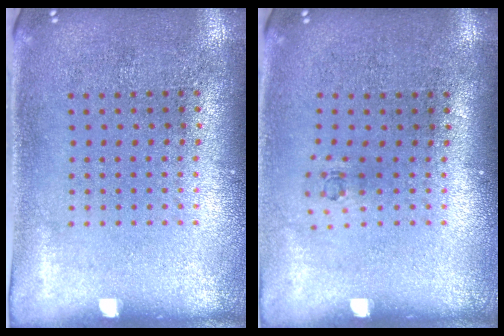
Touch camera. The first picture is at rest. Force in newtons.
{"total": 0.6, "press": 0.2, "slide": 0.5}